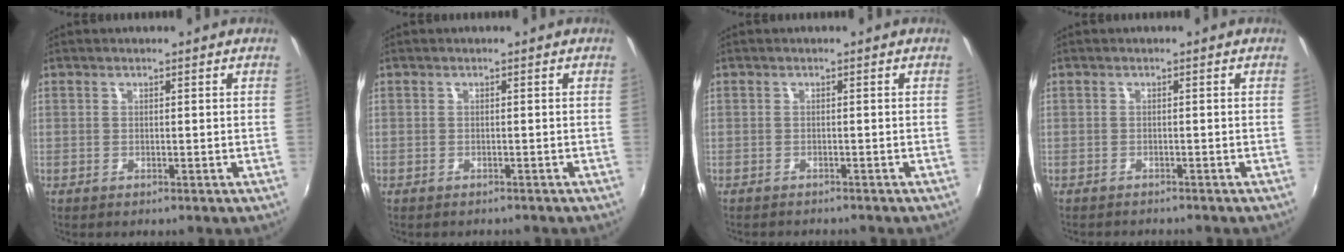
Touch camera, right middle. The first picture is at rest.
{"total": 1.8, "force": [-1.6, 0.3, 0.7], "torque": [-0.014, -0.011, -0.020]}
{"total": 3.0, "force": [-2.8, 0.4, 1.0], "torque": [-0.028, -0.017, -0.042]}
{"total": 3.3, "force": [-3.1, 0.4, 1.1], "torque": [-0.029, -0.017, -0.047]}